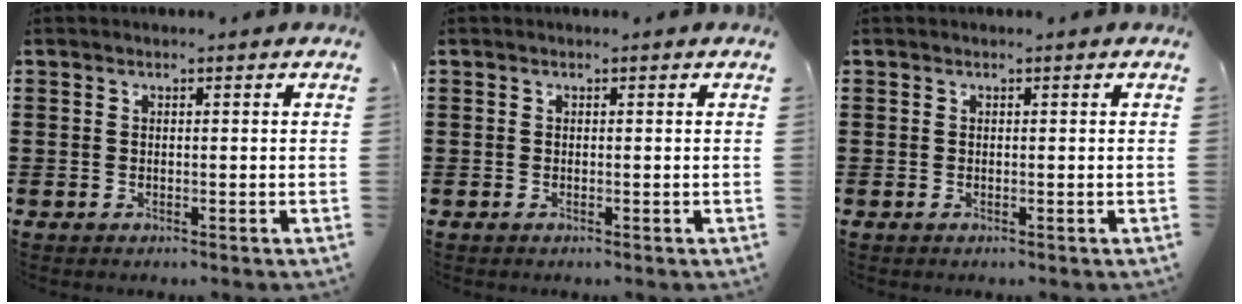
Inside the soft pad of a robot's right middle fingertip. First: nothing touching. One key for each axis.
{"total": 0.0}
{"total": 0.0}